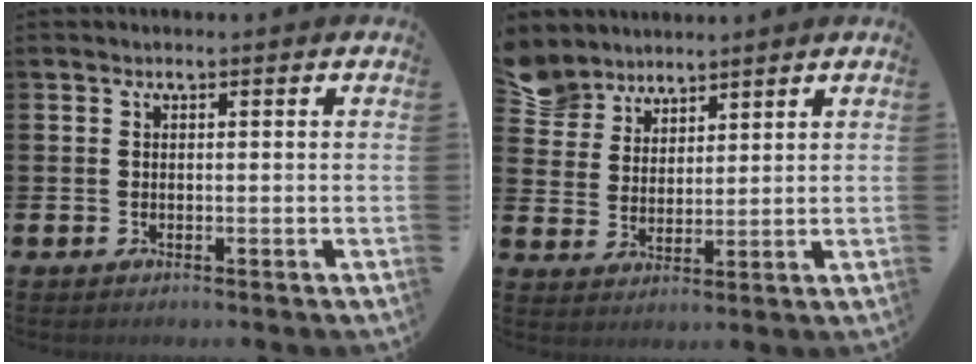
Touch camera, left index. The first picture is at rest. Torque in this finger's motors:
{"motor_torque": [1.04, -1.09, 0.22, 0.03]}